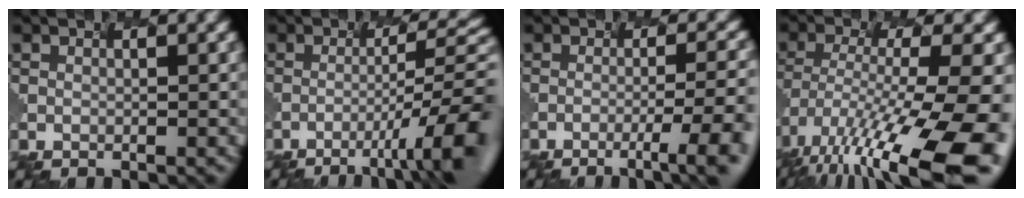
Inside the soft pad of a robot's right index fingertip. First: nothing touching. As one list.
[{"total": 9.1, "force": [-4.7, 0.7, 7.8], "torque": [-0.129, -0.002, -0.041]}, {"total": 6.2, "force": [-3.2, 0.6, 5.3], "torque": [-0.089, -0.007, -0.016]}, {"total": 14.7, "force": [-9.3, 3.1, 10.9], "torque": [-0.235, -0.029, -0.119]}]